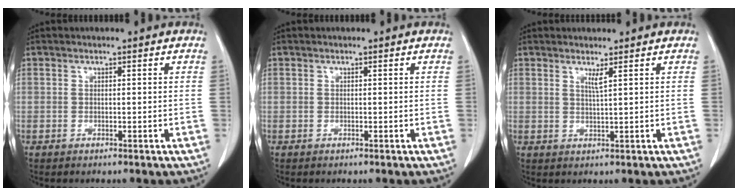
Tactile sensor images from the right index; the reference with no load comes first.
{"total": 0.0}
{"total": 1.5, "force": [0.9, -0.4, 1.2], "torque": [-0.025, -0.011, 0.019]}